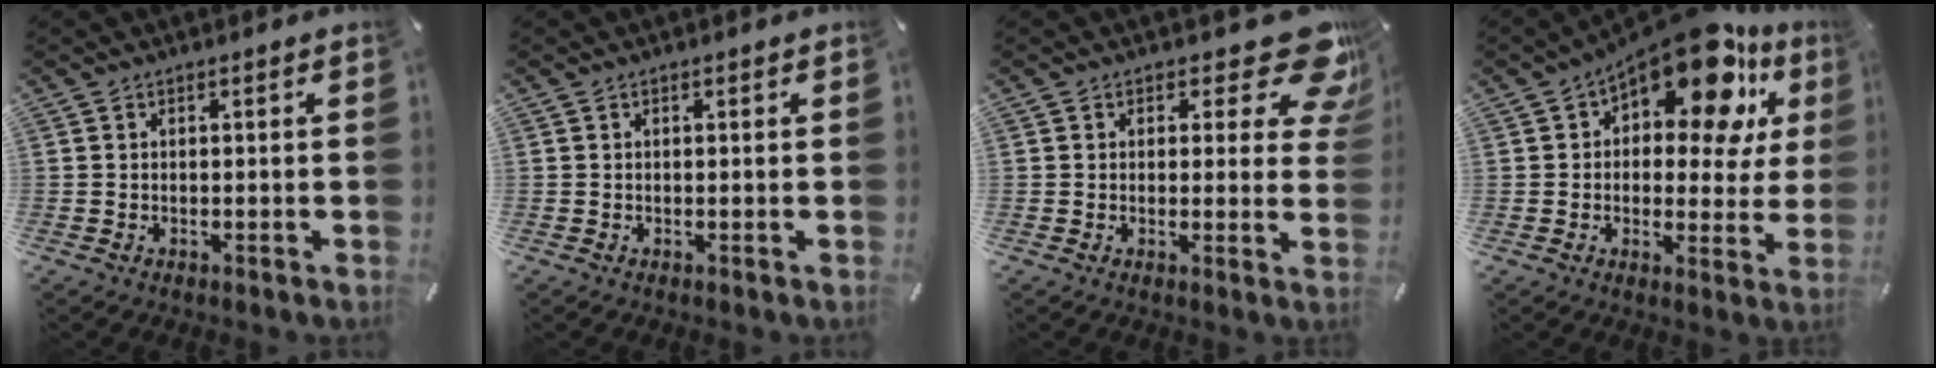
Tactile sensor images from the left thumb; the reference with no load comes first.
{"total": 0.0}
{"total": 11.5, "force": [6.7, 5.0, 7.9], "torque": [-0.091, -0.048, 0.115]}
{"total": 18.9, "force": [11.3, 8.2, 12.6], "torque": [-0.183, -0.077, 0.187]}